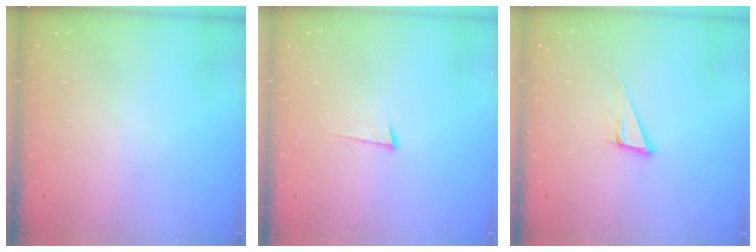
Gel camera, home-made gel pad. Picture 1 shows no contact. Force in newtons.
{"total": 4.3, "press": 4.2, "slide": 0.5}
{"total": 6.8, "press": 6.2, "slide": 2.8}